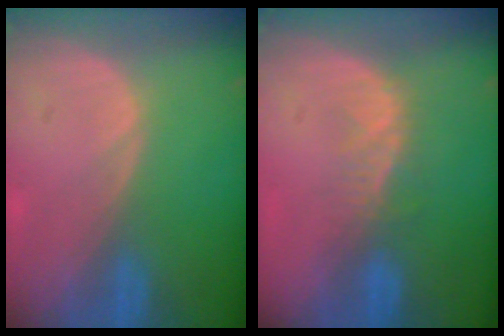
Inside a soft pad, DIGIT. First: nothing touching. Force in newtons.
{"total": 3.4, "press": 3.0, "slide": 1.6}